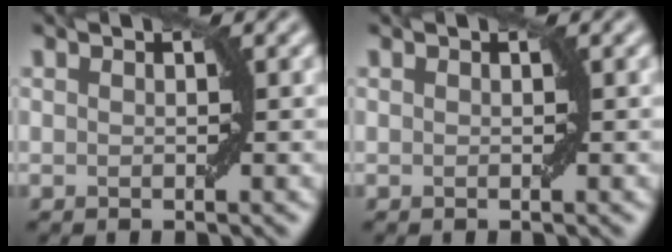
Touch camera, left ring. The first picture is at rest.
{"total": 0.0}